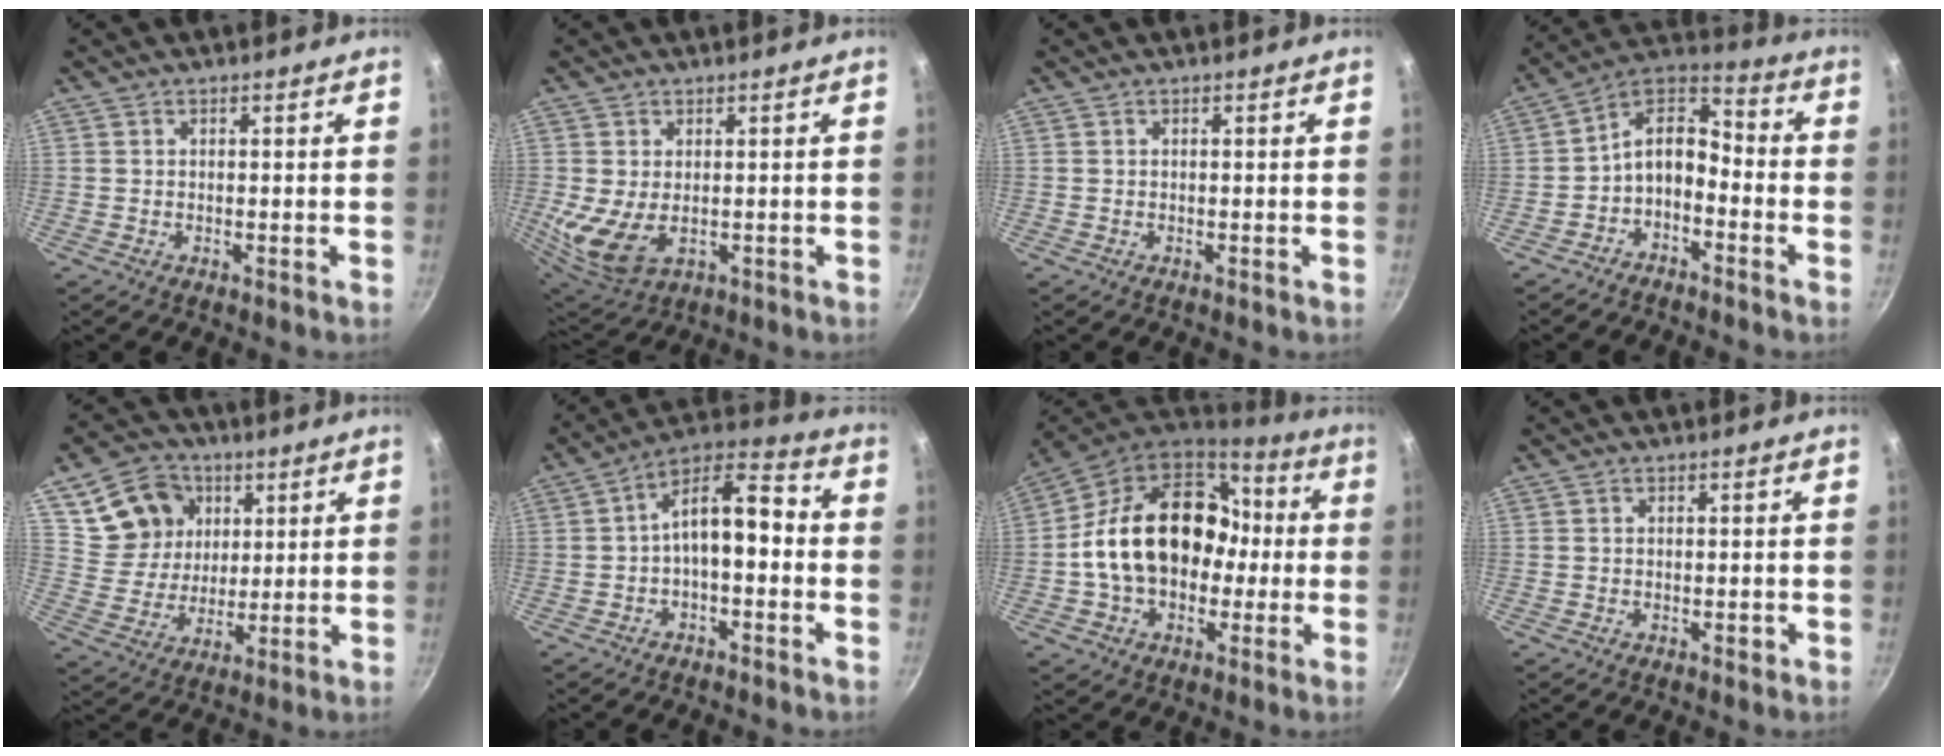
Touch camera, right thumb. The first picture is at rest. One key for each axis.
{"total": 9.2, "fx": -0.3, "fy": 5.8, "fz": 7.2, "tx": -0.140, "ty": -0.022, "tz": 0.007}
{"total": 0.0}
{"total": 9.6, "fx": -3.7, "fy": 6.0, "fz": 6.5, "tx": -0.104, "ty": 0.073, "tz": -0.077}
{"total": 10.4, "fx": 5.1, "fy": 8.6, "fz": 3.1, "tx": -0.026, "ty": -0.028, "tz": 0.098}
{"total": 10.9, "fx": -1.3, "fy": 5.4, "fz": 9.4, "tx": -0.136, "ty": 0.054, "tz": -0.031}
{"total": 23.6, "fx": -0.1, "fy": 17.2, "fz": 16.2, "tx": -0.255, "ty": 0.057, "tz": 0.001}
{"total": 0.9, "fx": -0.4, "fy": 0.6, "fz": 0.6, "tx": -0.007, "ty": 0.003, "tz": -0.007}